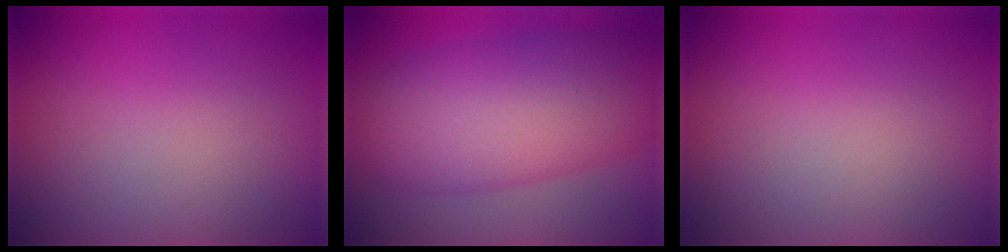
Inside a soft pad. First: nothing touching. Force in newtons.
{"total": 11.0, "press": 11.0, "slide": 0.1}
{"total": 0.0}